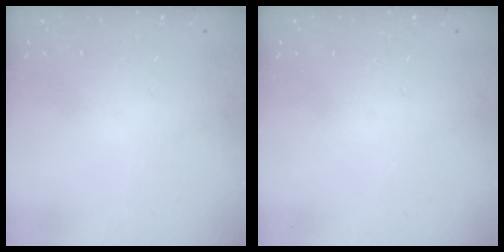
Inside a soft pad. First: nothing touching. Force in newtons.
{"total": 0.0}